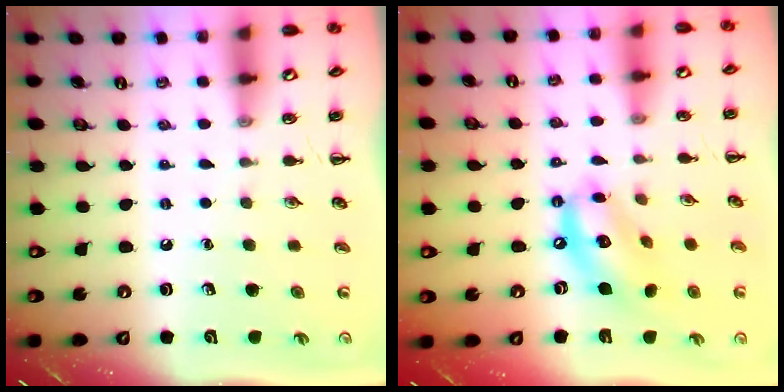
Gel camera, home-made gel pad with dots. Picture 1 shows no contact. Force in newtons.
{"total": 12.5, "press": 12.2, "slide": 3.0}